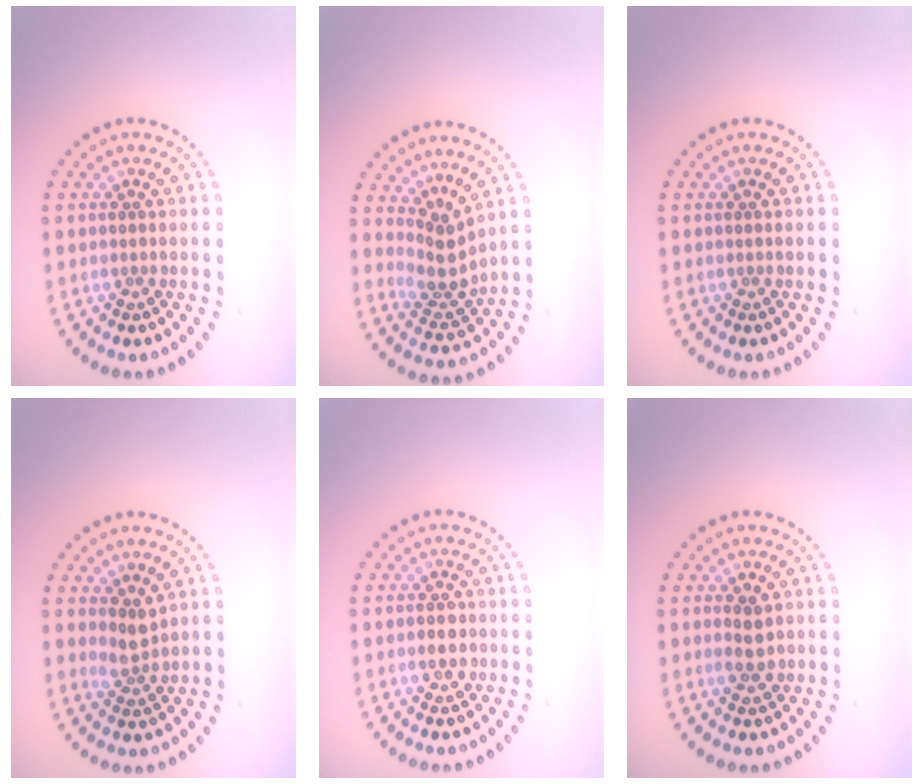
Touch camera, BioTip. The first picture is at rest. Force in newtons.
{"total": 2.8, "press": 1.9, "slide": 2.1}
{"total": 0.0}
{"total": 2.0, "press": 1.4, "slide": 1.4}
{"total": 1.5, "press": 1.5, "slide": 0.2}
{"total": 1.6, "press": 1.6, "slide": 0.1}